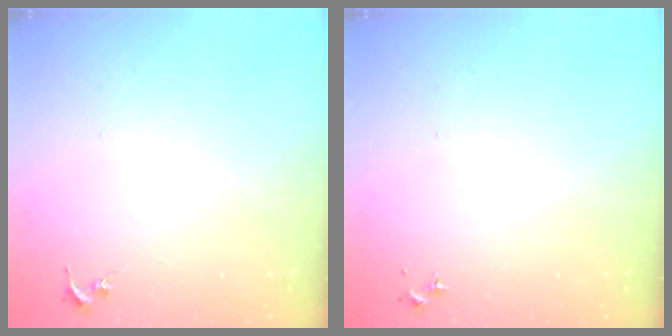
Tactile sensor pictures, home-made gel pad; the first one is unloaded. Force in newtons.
{"total": 0.0}